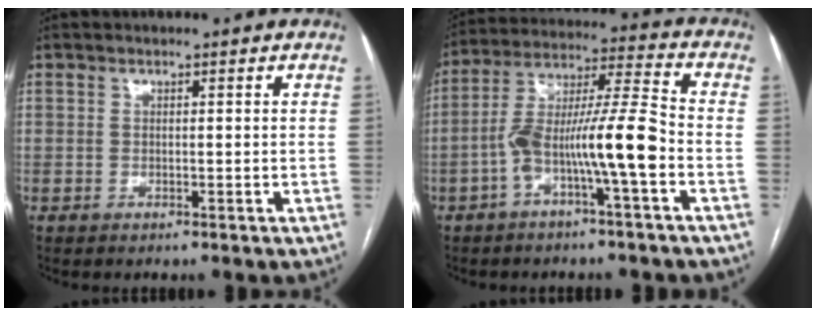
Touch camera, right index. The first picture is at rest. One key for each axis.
{"total": 12.0, "fx": -4.0, "fy": 0.3, "fz": 11.4, "tx": -0.211, "ty": 0.028, "tz": -0.073}